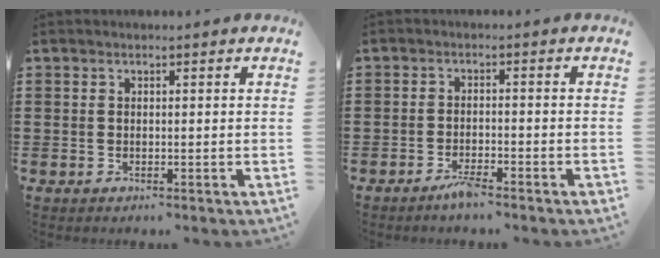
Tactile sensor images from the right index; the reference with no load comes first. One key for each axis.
{"total": 2.7, "fx": -2.2, "fy": 0.2, "fz": 1.6, "tx": -0.034, "ty": 0.000, "tz": -0.041}